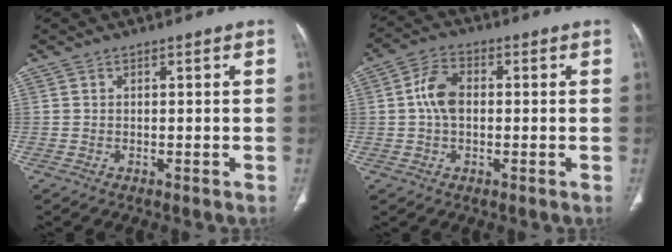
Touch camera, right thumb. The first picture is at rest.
{"total": 6.3, "force": [0.2, 4.1, 4.7], "torque": [-0.090, 0.014, -0.001]}